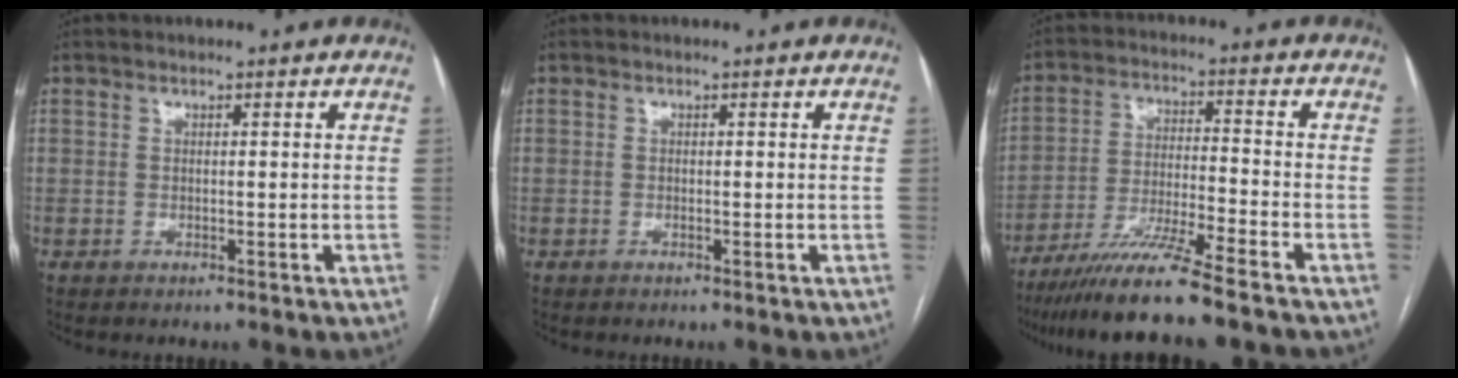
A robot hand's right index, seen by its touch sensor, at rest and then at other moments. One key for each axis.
{"total": 0.0}
{"total": 12.2, "fx": -9.7, "fy": -1.2, "fz": 7.2, "tx": -0.121, "ty": -0.033, "tz": -0.168}